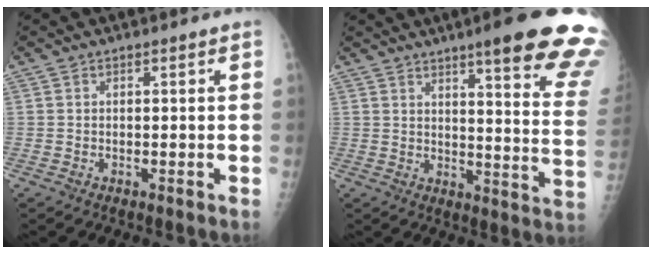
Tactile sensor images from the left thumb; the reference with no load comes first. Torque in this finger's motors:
{"motor_torque": [4.97, 0.04, 2.28, -0.49, 0.38]}